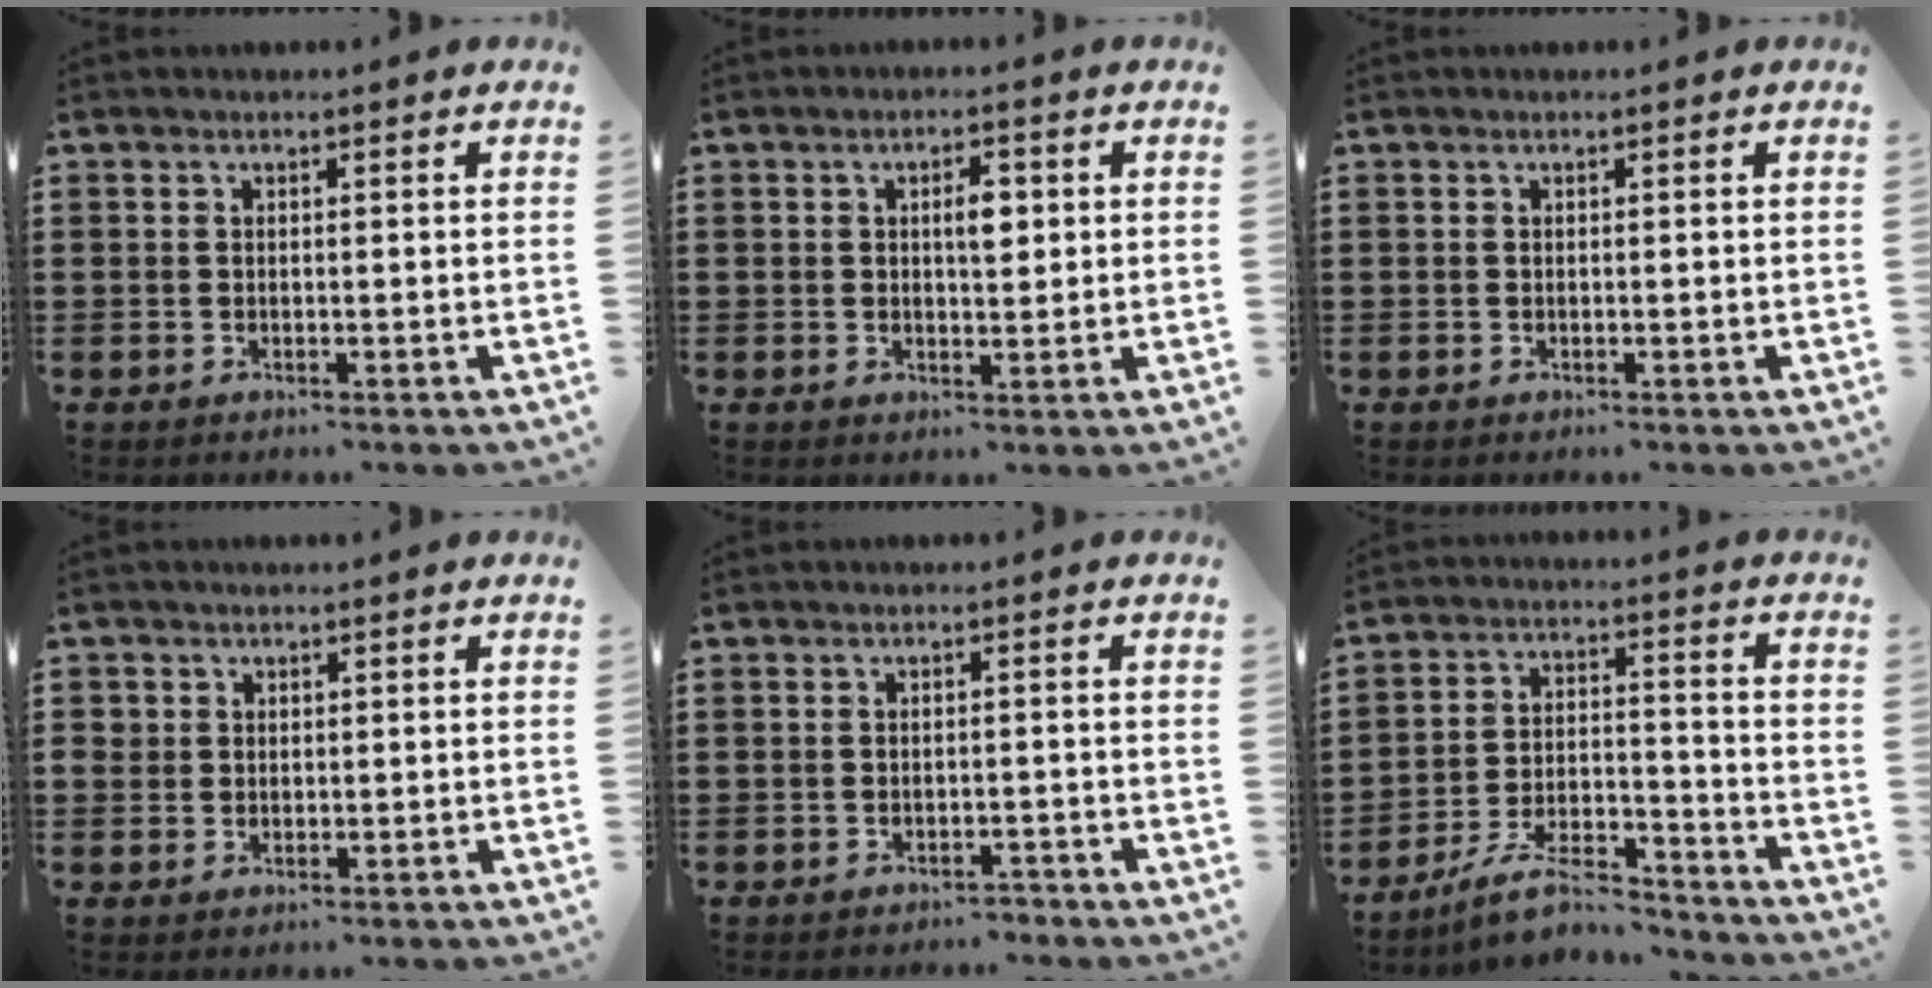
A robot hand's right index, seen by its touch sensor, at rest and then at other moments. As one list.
[{"total": 3.5, "force": [0.7, 1.3, 3.2], "torque": [-0.048, 0.001, 0.006]}, {"total": 0.0}, {"total": 1.4, "force": [0.4, 1.3, 0.2], "torque": [-0.009, 0.004, 0.007]}, {"total": 1.3, "force": [-1.3, 0.2, 0.2], "torque": [-0.010, -0.001, -0.026]}, {"total": 8.6, "force": [-7.6, 1.6, 3.8], "torque": [-0.077, 0.014, -0.145]}]